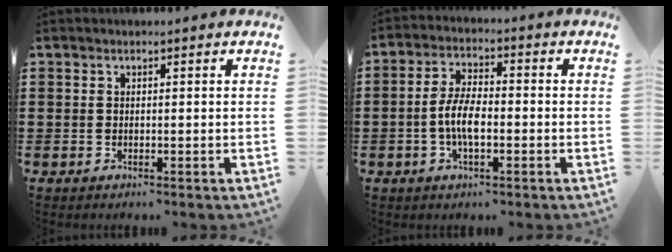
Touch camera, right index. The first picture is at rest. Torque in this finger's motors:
{"motor_torque": [1.82, 0.32, 0.76, 0.17]}